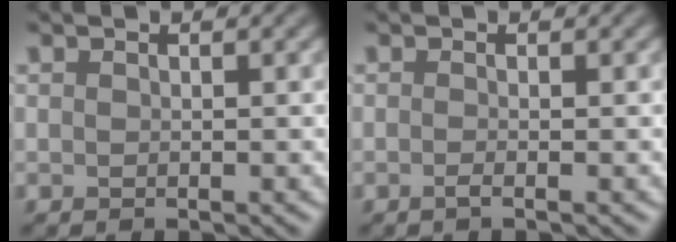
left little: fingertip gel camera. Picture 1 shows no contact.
{"total": 0.7, "force": [-0.6, -0.1, 0.3], "torque": [-0.006, -0.003, -0.013]}